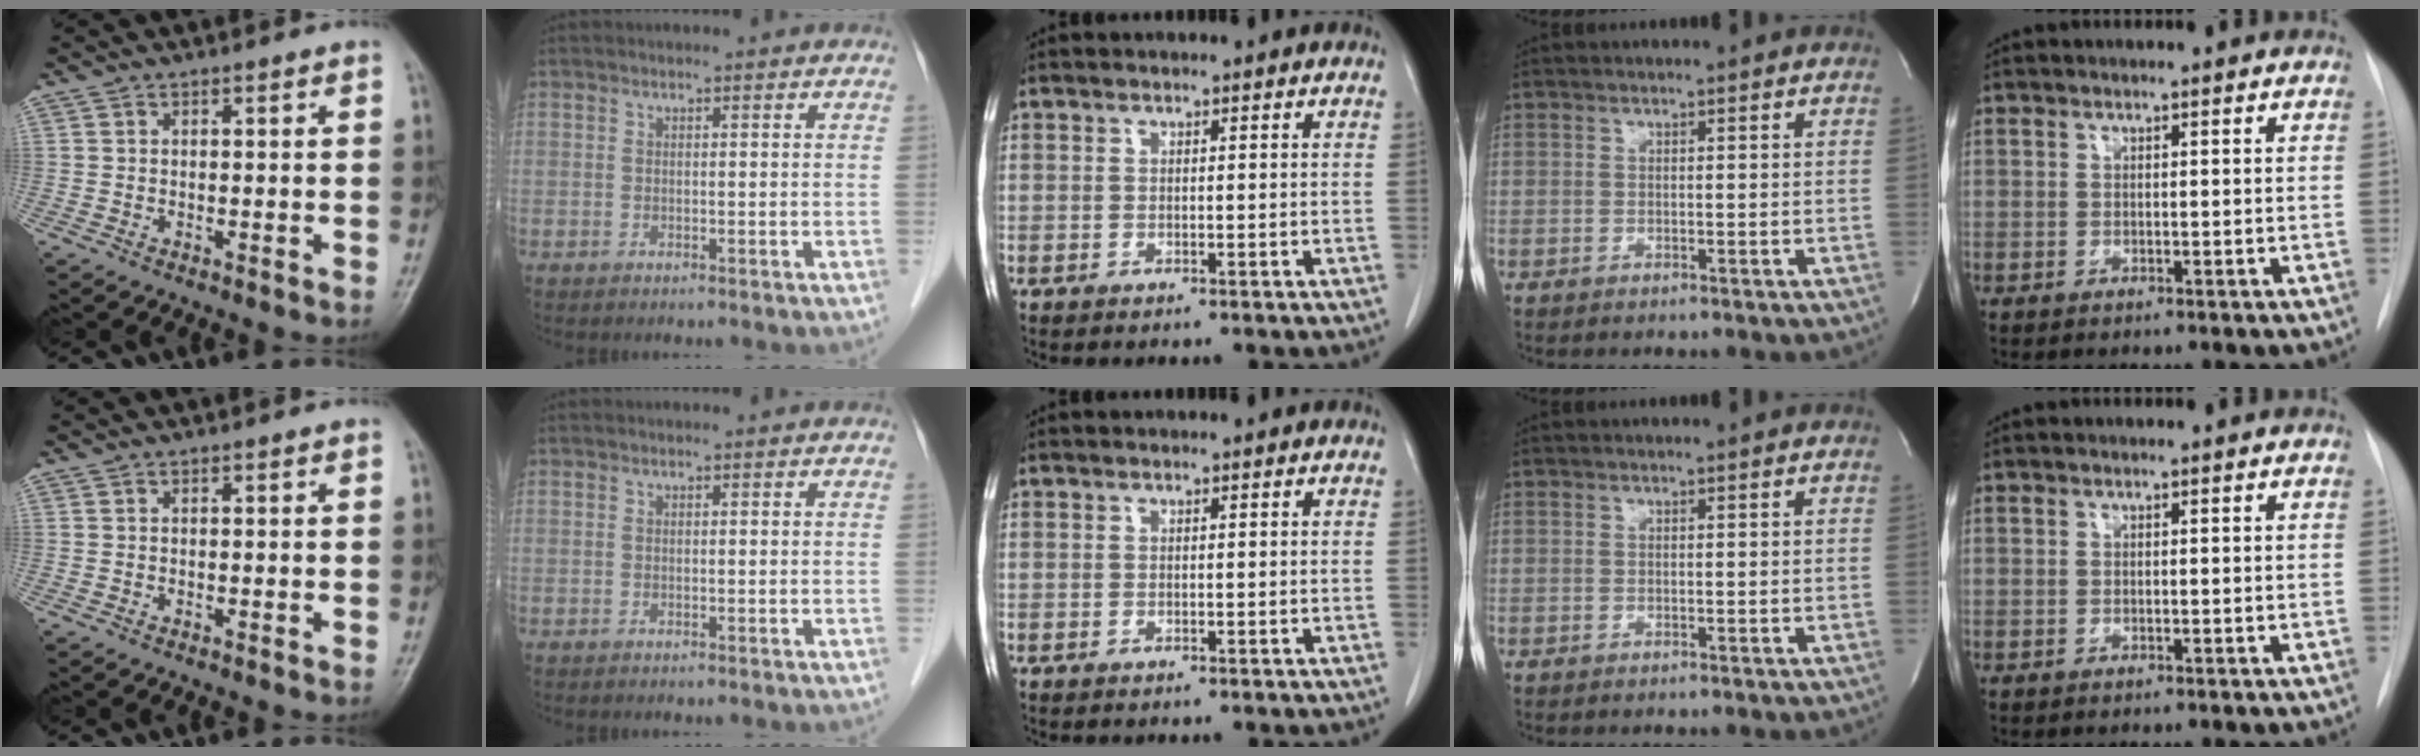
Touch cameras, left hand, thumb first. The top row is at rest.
{}